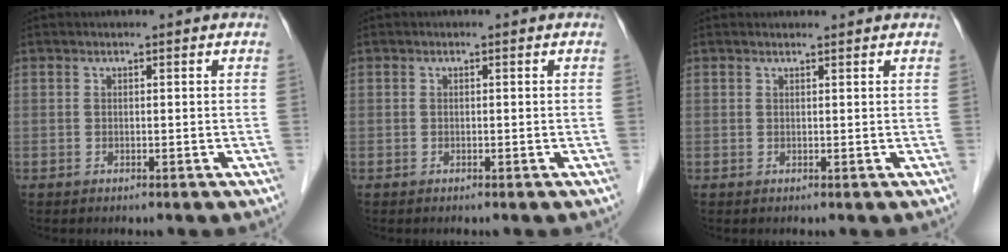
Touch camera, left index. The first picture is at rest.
{"total": 0.0}
{"total": 2.0, "force": [2.0, 0.1, 0.3], "torque": [-0.012, 0.014, 0.027]}